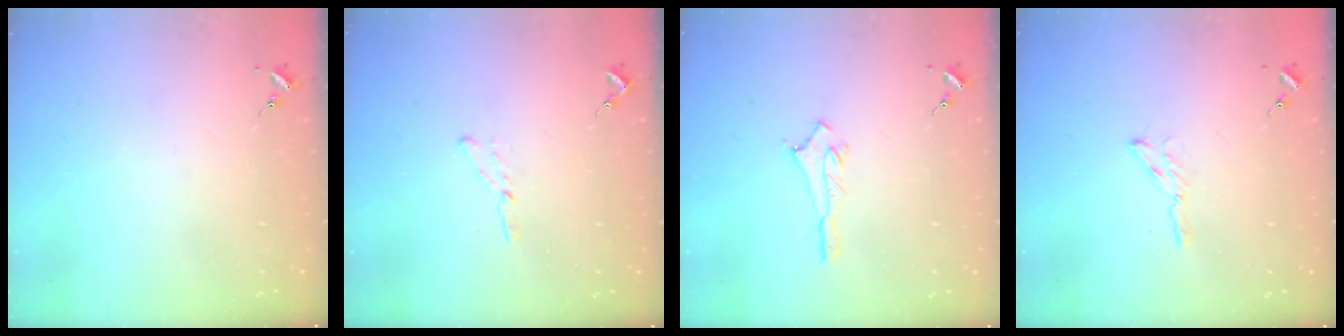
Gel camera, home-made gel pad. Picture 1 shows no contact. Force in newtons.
{"total": 3.5, "press": 3.5, "slide": 0.4}
{"total": 2.9, "press": 2.9, "slide": 0.3}
{"total": 2.9, "press": 2.9, "slide": 0.3}